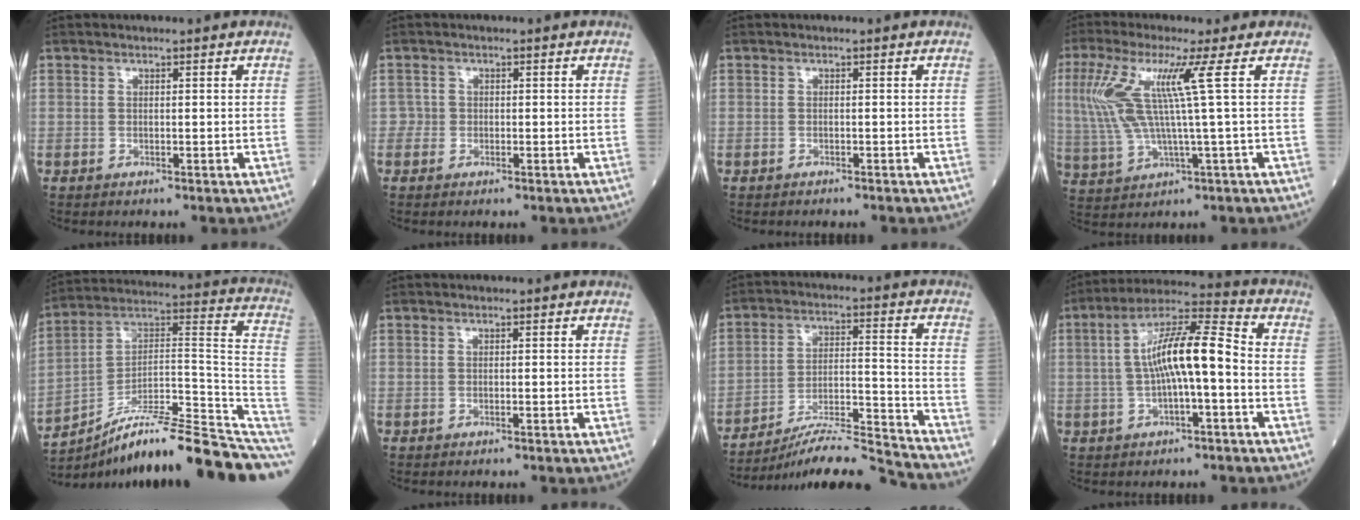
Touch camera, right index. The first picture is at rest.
{"total": 1.0, "force": [-0.1, 0.9, -0.2], "torque": [0.009, 0.007, -0.005]}
{"total": 0.9, "force": [-0.8, 0.1, 0.3], "torque": [-0.007, -0.001, -0.011]}
{"total": 9.7, "force": [2.7, -0.8, 9.3], "torque": [-0.217, 0.012, 0.061]}
{"total": 20.8, "force": [-15.8, 2.2, 13.4], "torque": [-0.131, 0.059, -0.244]}
{"total": 0.0}
{"total": 15.1, "force": [-14.2, -1.3, 4.7], "torque": [-0.073, 0.011, -0.238]}
{"total": 11.3, "force": [-0.6, 2.0, 11.1], "torque": [-0.205, 0.029, -0.015]}